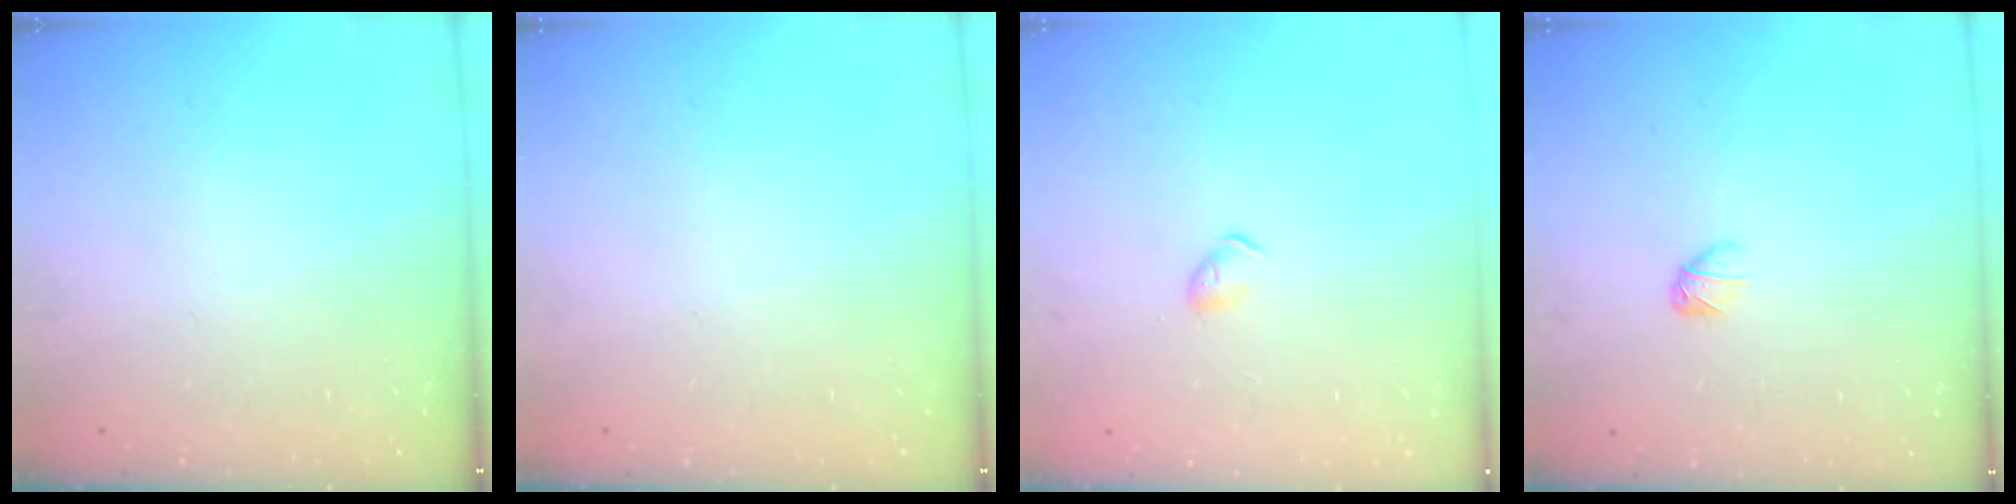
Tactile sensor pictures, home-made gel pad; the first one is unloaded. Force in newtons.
{"total": 0.0}
{"total": 3.0, "press": 2.9, "slide": 0.6}
{"total": 3.1, "press": 3.0, "slide": 0.7}